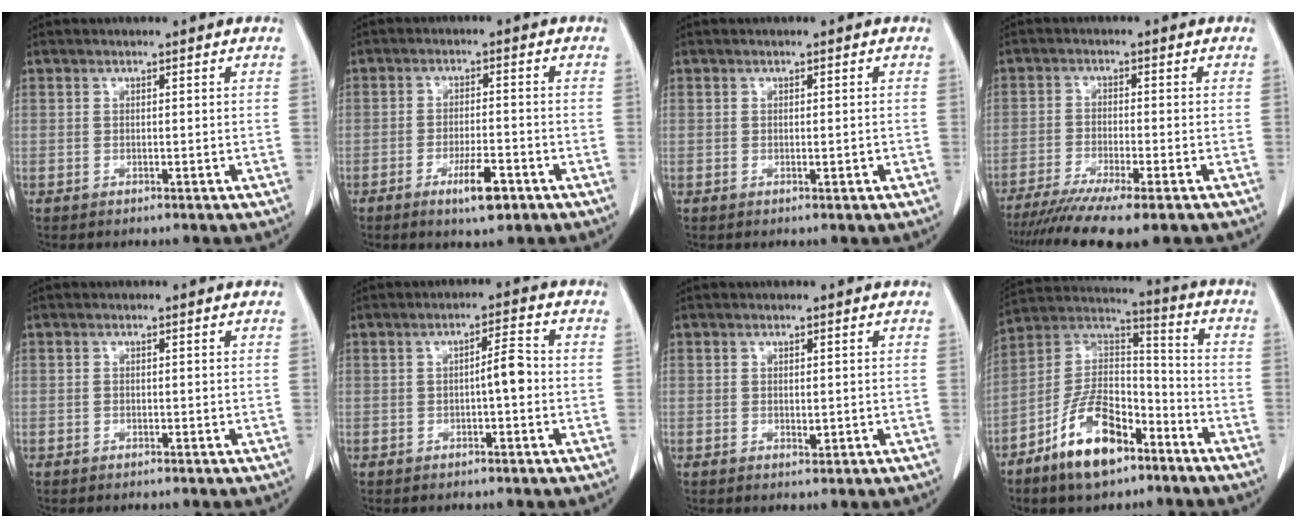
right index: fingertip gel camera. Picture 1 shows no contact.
{"total": 5.5, "force": [-3.0, 1.1, 4.5], "torque": [-0.081, -0.004, -0.047]}
{"total": 0.7, "force": [-0.2, 0.2, 0.7], "torque": [-0.010, -0.001, 0.002]}
{"total": 11.8, "force": [-9.2, 0.5, 7.3], "torque": [-0.112, -0.024, -0.143]}
{"total": 0.0}
{"total": 3.5, "force": [-0.6, 0.5, 3.5], "torque": [-0.050, 0.008, -0.010]}
{"total": 0.9, "force": [0.0, 0.4, 0.8], "torque": [-0.015, -0.004, 0.002]}
{"total": 14.0, "force": [-8.4, 6.2, 9.4], "torque": [-0.178, 0.013, -0.151]}